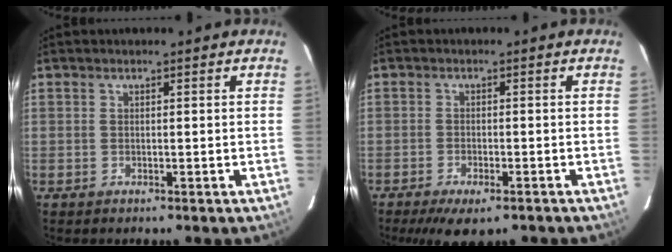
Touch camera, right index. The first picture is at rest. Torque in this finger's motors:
{"motor_torque": [1.10, -1.04, 0.35, 0.11]}